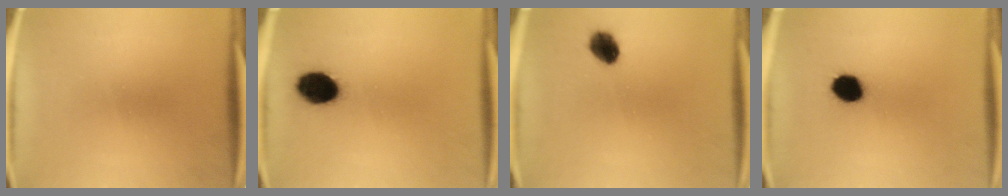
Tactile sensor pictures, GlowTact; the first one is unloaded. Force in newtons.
{"total": 9.4}
{"total": 5.5}
{"total": 7.2}